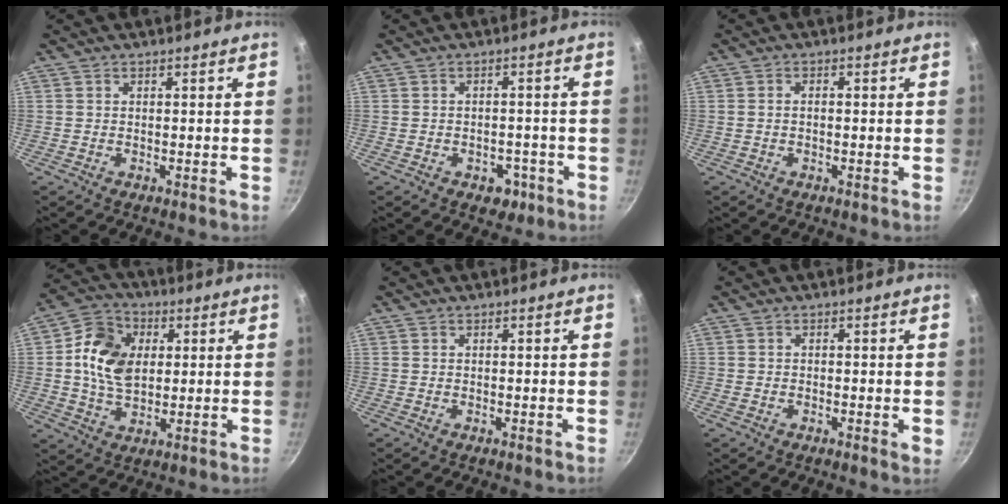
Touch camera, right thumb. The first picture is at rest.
{"total": 4.3, "force": [-2.1, 3.1, 2.2], "torque": [-0.011, 0.019, -0.015]}
{"total": 1.2, "force": [-0.2, 0.7, 0.9], "torque": [-0.021, 0.008, -0.006]}
{"total": 12.5, "force": [2.1, 9.1, 8.4], "torque": [-0.127, 0.003, 0.028]}
{"total": 0.0}
{"total": 1.9, "force": [-0.4, 0.9, 1.6], "torque": [-0.022, -0.002, -0.009]}